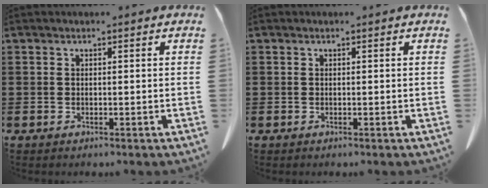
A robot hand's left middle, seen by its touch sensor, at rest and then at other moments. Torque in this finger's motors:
{"motor_torque": [-0.11, -0.03, -0.03, 0.00]}